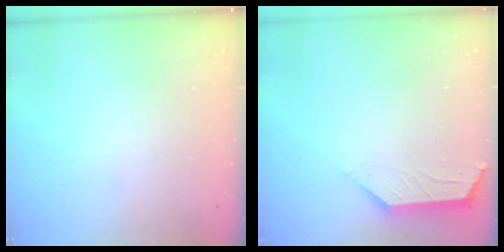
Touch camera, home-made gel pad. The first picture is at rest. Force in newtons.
{"total": 2.1, "press": 2.0, "slide": 0.5}